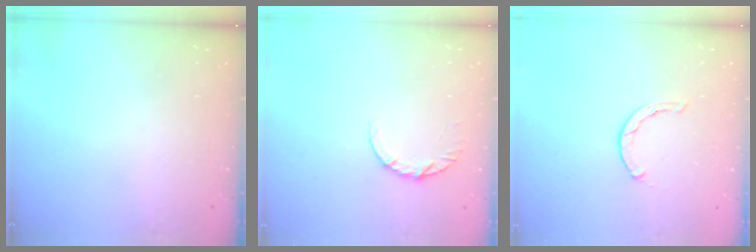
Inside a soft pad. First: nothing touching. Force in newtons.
{"total": 6.3, "press": 6.3, "slide": 0.6}
{"total": 0.7, "press": 0.6, "slide": 0.2}